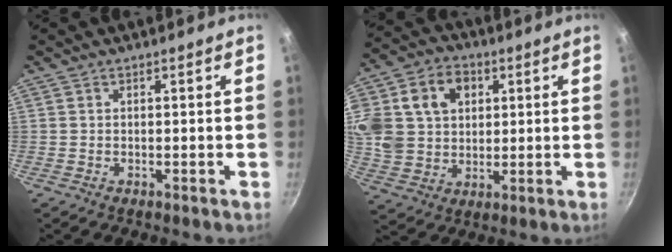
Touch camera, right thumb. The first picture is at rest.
{"total": 21.6, "force": [6.0, 16.8, 12.1], "torque": [-0.261, 0.025, 0.109]}